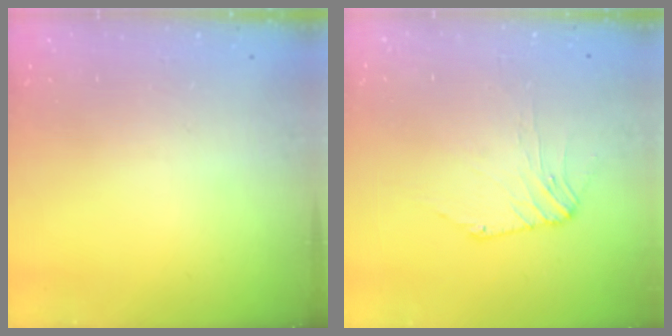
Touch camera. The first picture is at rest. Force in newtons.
{"total": 2.4, "press": 2.3, "slide": 0.5}